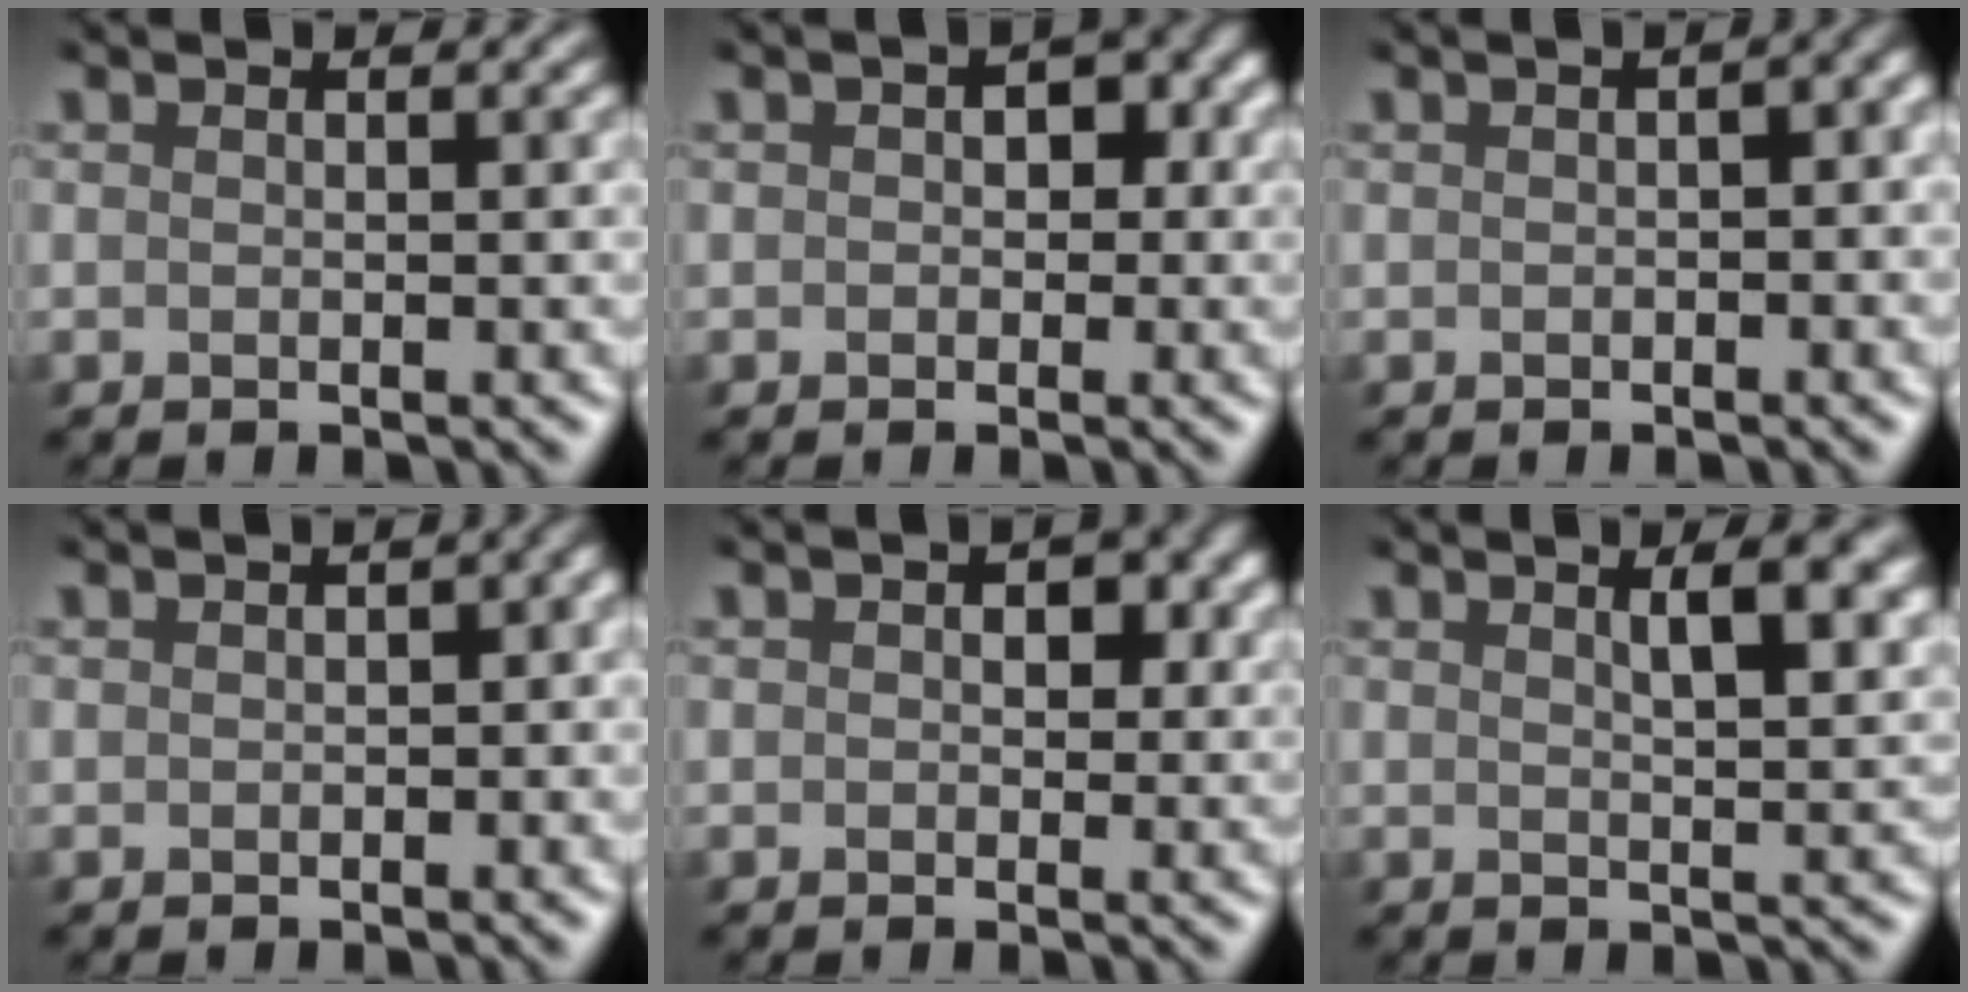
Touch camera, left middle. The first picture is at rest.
{"total": 1.9, "force": [-0.1, 1.6, 1.1], "torque": [0.010, 0.009, -0.011]}
{"total": 3.3, "force": [-0.6, 1.9, 2.6], "torque": [-0.016, 0.011, -0.013]}
{"total": 3.1, "force": [-0.5, 2.0, 2.3], "torque": [-0.004, 0.010, -0.012]}
{"total": 2.3, "force": [0.5, 1.8, 1.4], "torque": [0.002, 0.009, -0.002]}
{"total": 4.3, "force": [1.7, 1.3, 3.7], "torque": [-0.031, 0.019, 0.017]}